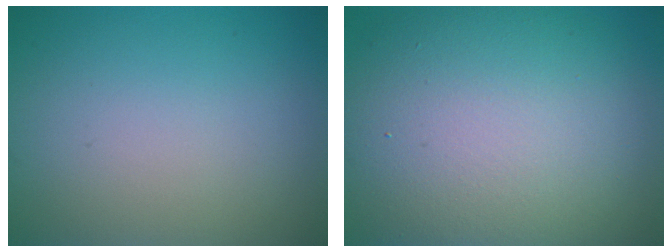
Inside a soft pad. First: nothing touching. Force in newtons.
{"total": 13.8, "press": 13.8, "slide": 1.2}